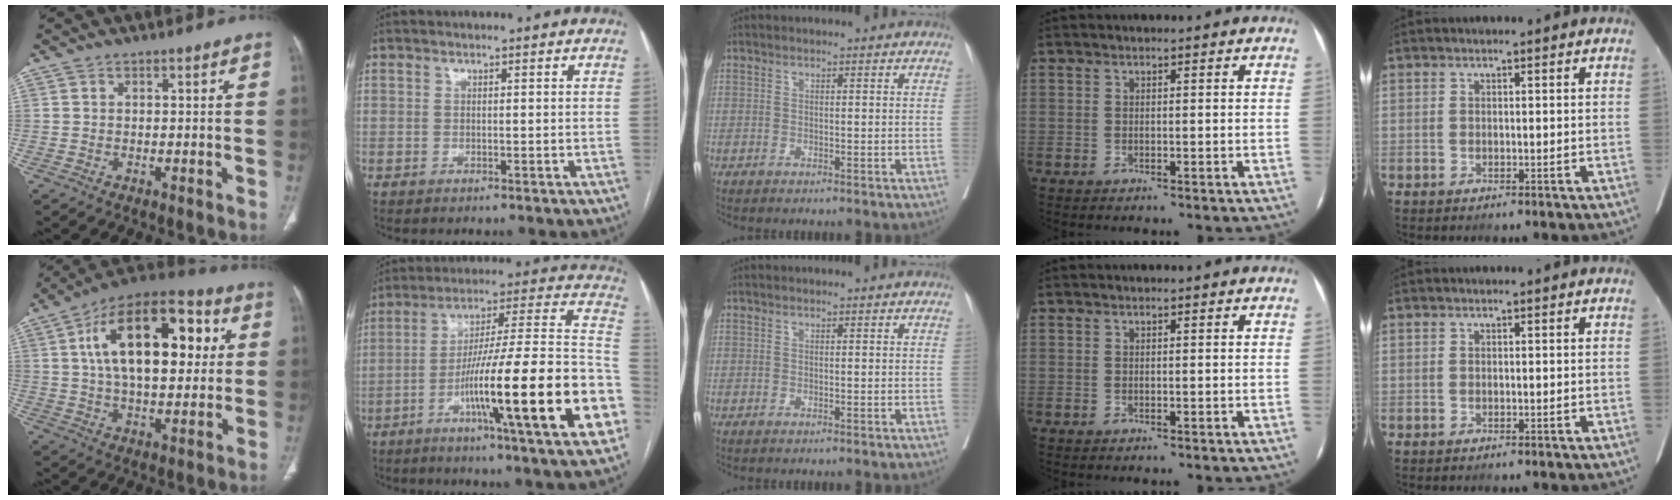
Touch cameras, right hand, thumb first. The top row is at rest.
{"thumb": {"total": 24.2, "force": [5.5, 12.4, 20.1], "torque": [-0.299, 0.012, 0.078]}, "index": {"total": 27.1, "force": [-9.0, 0.5, 25.5], "torque": [-0.316, -0.008, -0.149]}}